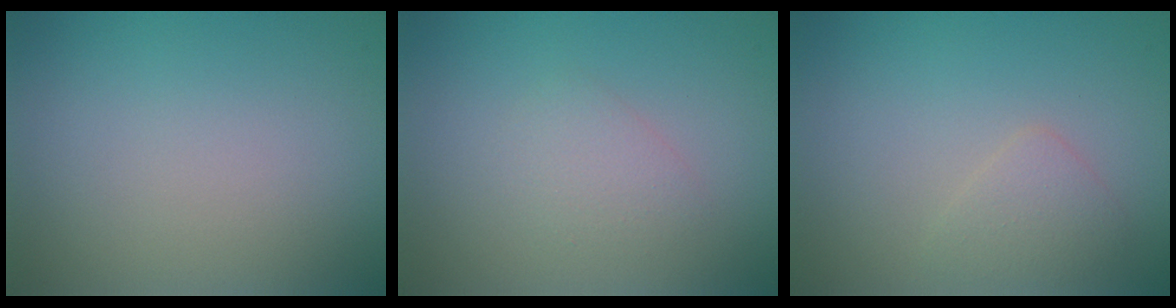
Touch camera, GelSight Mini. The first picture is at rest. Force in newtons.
{"total": 1.6, "press": 1.6, "slide": 0.0}
{"total": 1.5, "press": 1.5, "slide": 0.1}